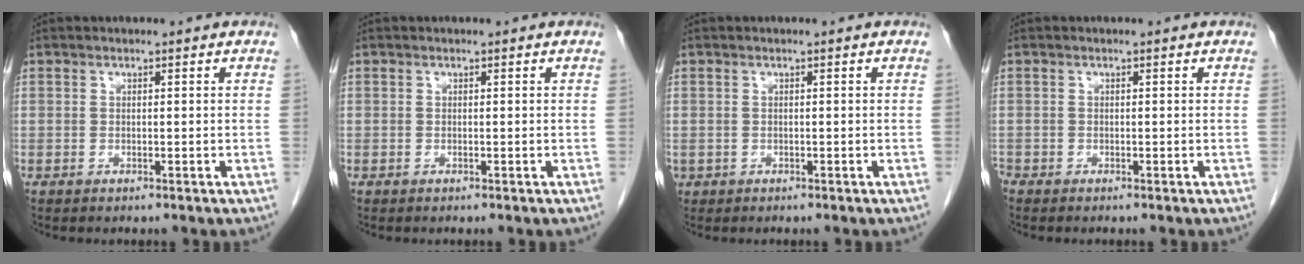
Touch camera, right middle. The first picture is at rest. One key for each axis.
{"total": 0.0}
{"total": 0.6, "fx": -0.2, "fy": 0.6, "fz": 0.1, "tx": -0.005, "ty": 0.003, "tz": 0.001}
{"total": 0.5, "fx": -0.5, "fy": 0.2, "fz": 0.1, "tx": -0.006, "ty": -0.002, "tz": -0.012}